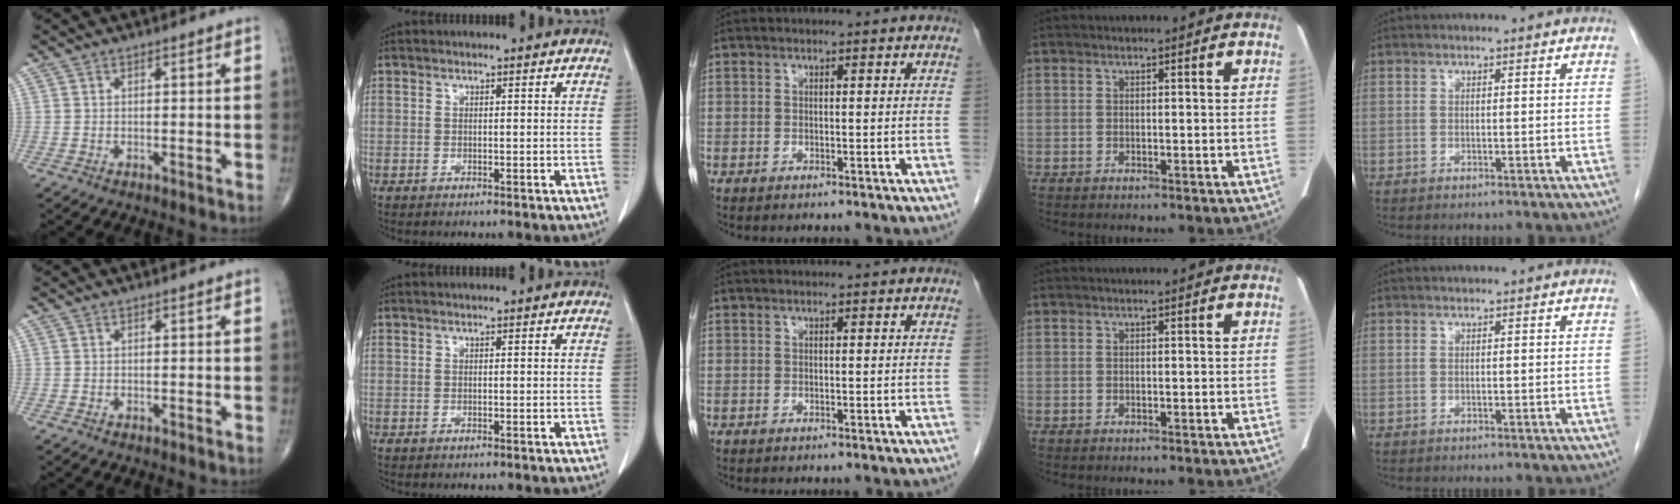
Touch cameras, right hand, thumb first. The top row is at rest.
{}